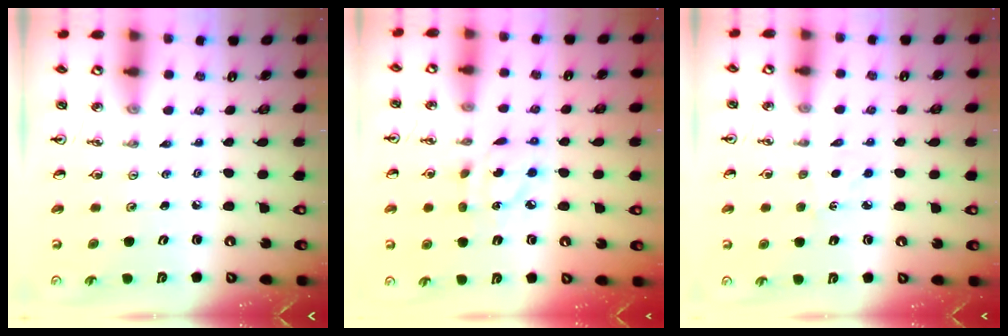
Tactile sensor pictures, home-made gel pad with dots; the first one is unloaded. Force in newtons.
{"total": 6.7, "press": 6.7, "slide": 0.1}
{"total": 2.9, "press": 2.9, "slide": 0.4}